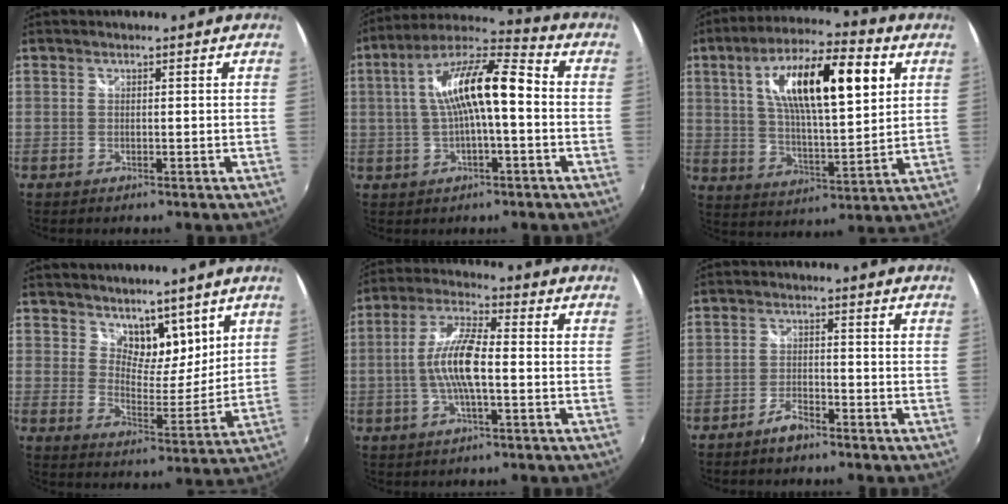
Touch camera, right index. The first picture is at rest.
{"total": 14.0, "force": [0.1, 3.5, 13.6], "torque": [-0.244, 0.029, 0.001]}
{"total": 19.4, "force": [6.6, 6.1, 17.1], "torque": [-0.297, 0.027, 0.110]}
{"total": 8.6, "force": [6.1, 4.7, 3.9], "torque": [-0.047, -0.008, 0.106]}
{"total": 10.2, "force": [-1.5, 2.4, 9.8], "torque": [-0.200, 0.006, -0.032]}
{"total": 3.5, "force": [-2.9, 1.1, 1.6], "torque": [-0.046, 0.005, -0.054]}